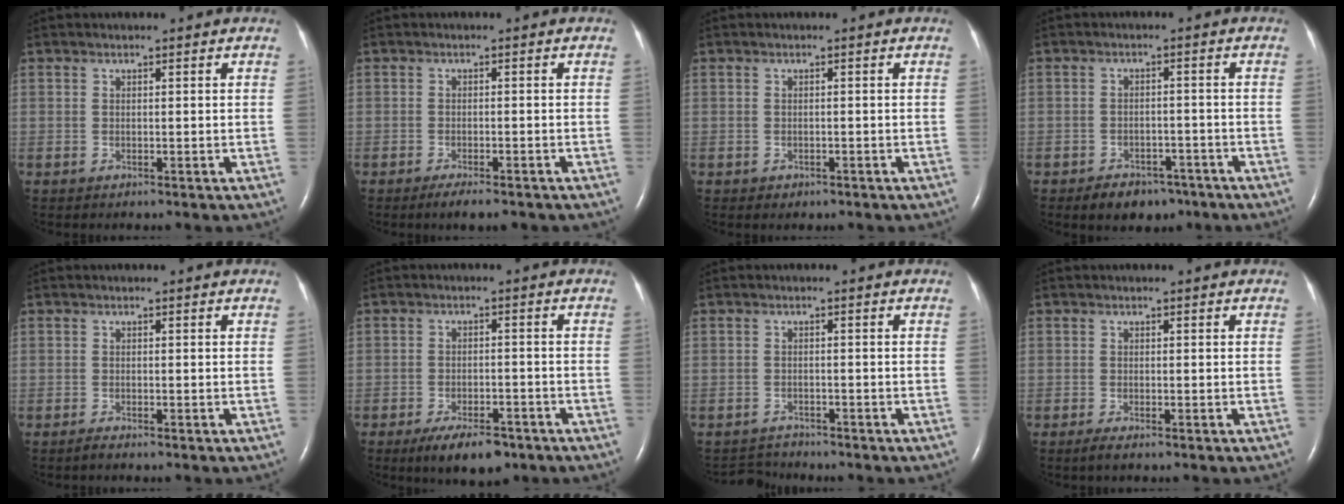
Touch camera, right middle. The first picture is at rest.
{"total": 4.5, "force": [-3.4, 1.0, 2.7], "torque": [-0.036, -0.007, -0.044]}
{"total": 0.8, "force": [-0.5, 0.6, 0.2], "torque": [-0.007, 0.000, -0.005]}
{"total": 5.8, "force": [-4.3, 3.3, 2.1], "torque": [-0.033, 0.004, -0.059]}
{"total": 0.8, "force": [-0.7, 0.0, 0.3], "torque": [-0.012, -0.002, -0.015]}
{"total": 7.4, "force": [-5.2, 2.8, 4.5], "torque": [-0.074, -0.006, -0.080]}
{"total": 2.7, "force": [-2.5, 0.3, -0.9], "torque": [0.013, -0.013, -0.041]}
{"total": 1.3, "force": [-1.0, 0.1, 0.9], "torque": [-0.027, -0.006, -0.021]}